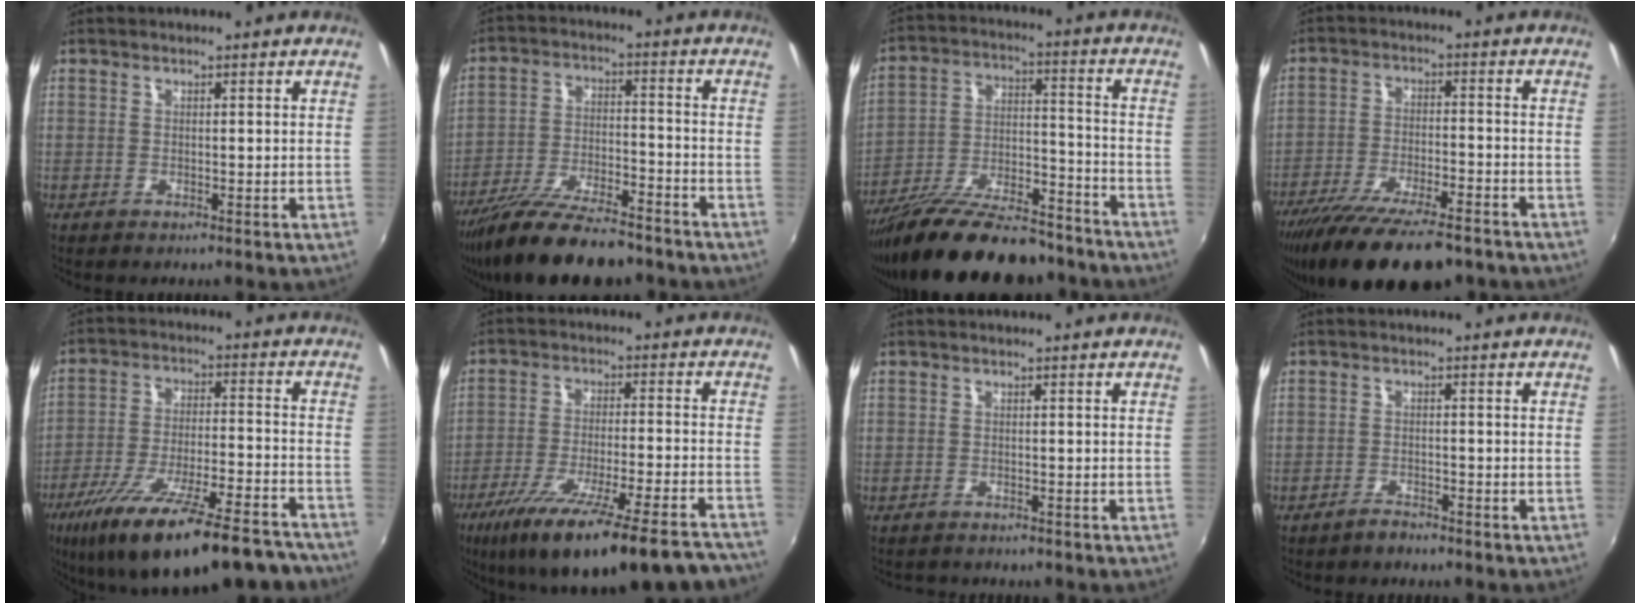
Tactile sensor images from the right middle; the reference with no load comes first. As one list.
[{"total": 16.3, "force": [-13.3, 4.0, 8.5], "torque": [-0.171, -0.028, -0.223]}, {"total": 23.0, "force": [-18.5, 6.8, 12.0], "torque": [-0.215, -0.019, -0.279]}, {"total": 18.5, "force": [-14.4, 4.7, 10.5], "torque": [-0.205, -0.045, -0.227]}, {"total": 26.3, "force": [-20.7, 6.4, 14.9], "torque": [-0.256, -0.043, -0.301]}, {"total": 25.3, "force": [-20.7, 3.1, 14.1], "torque": [-0.236, -0.064, -0.302]}, {"total": 1.8, "force": [-1.7, 0.5, 0.2], "torque": [-0.011, -0.006, -0.027]}, {"total": 2.0, "force": [-1.9, 0.5, 0.5], "torque": [-0.015, 0.001, -0.033]}]